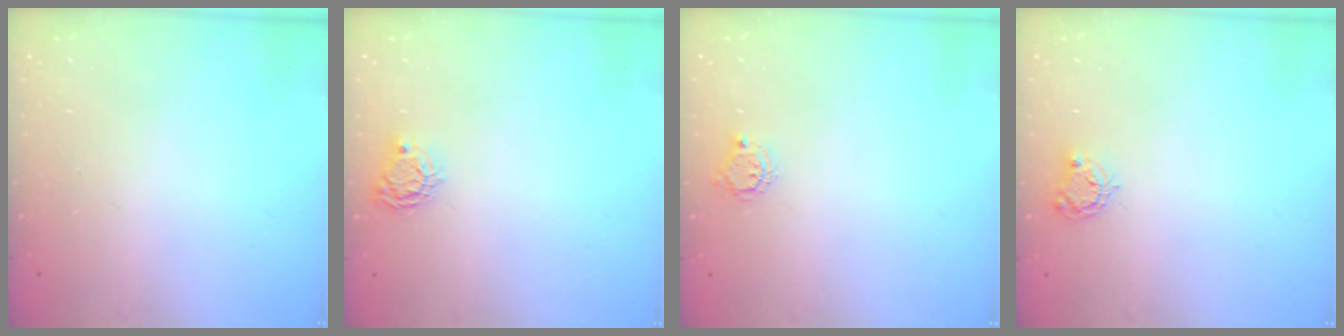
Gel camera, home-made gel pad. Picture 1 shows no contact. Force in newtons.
{"total": 5.6, "press": 5.6, "slide": 0.5}
{"total": 5.0, "press": 5.0, "slide": 0.4}
{"total": 4.4, "press": 4.4, "slide": 0.4}